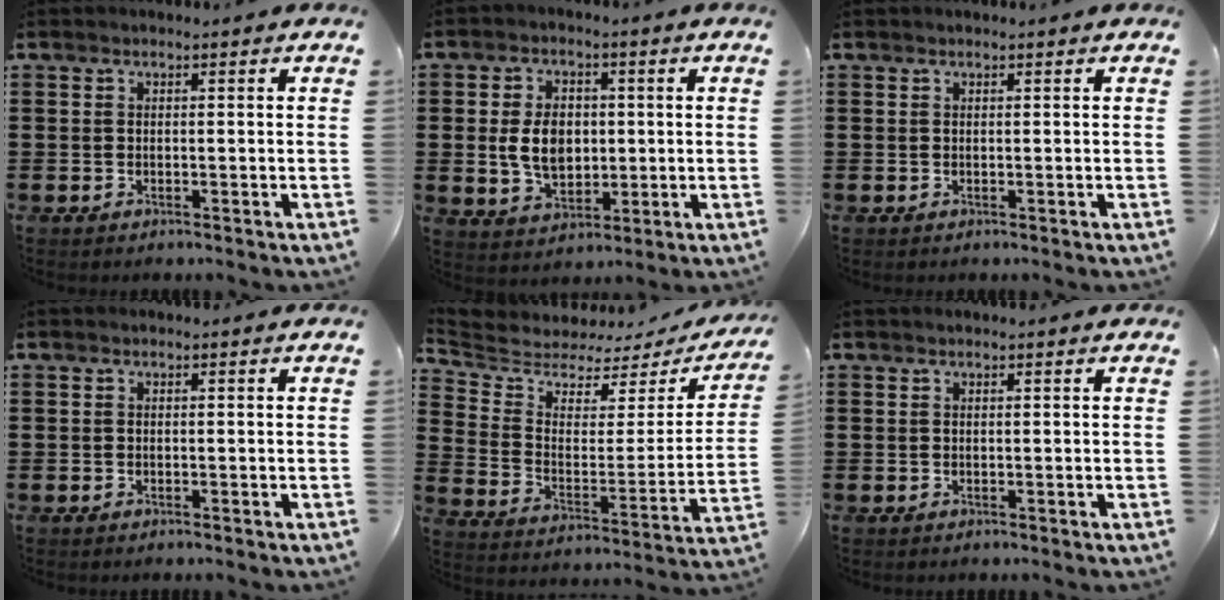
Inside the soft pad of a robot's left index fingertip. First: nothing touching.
{"total": 6.9, "force": [0.2, 4.7, 5.1], "torque": [-0.109, 0.007, -0.001]}
{"total": 0.0}
{"total": 0.0}
{"total": 4.0, "force": [3.7, 1.6, 0.2], "torque": [-0.038, -0.038, 0.058]}
{"total": 0.0}